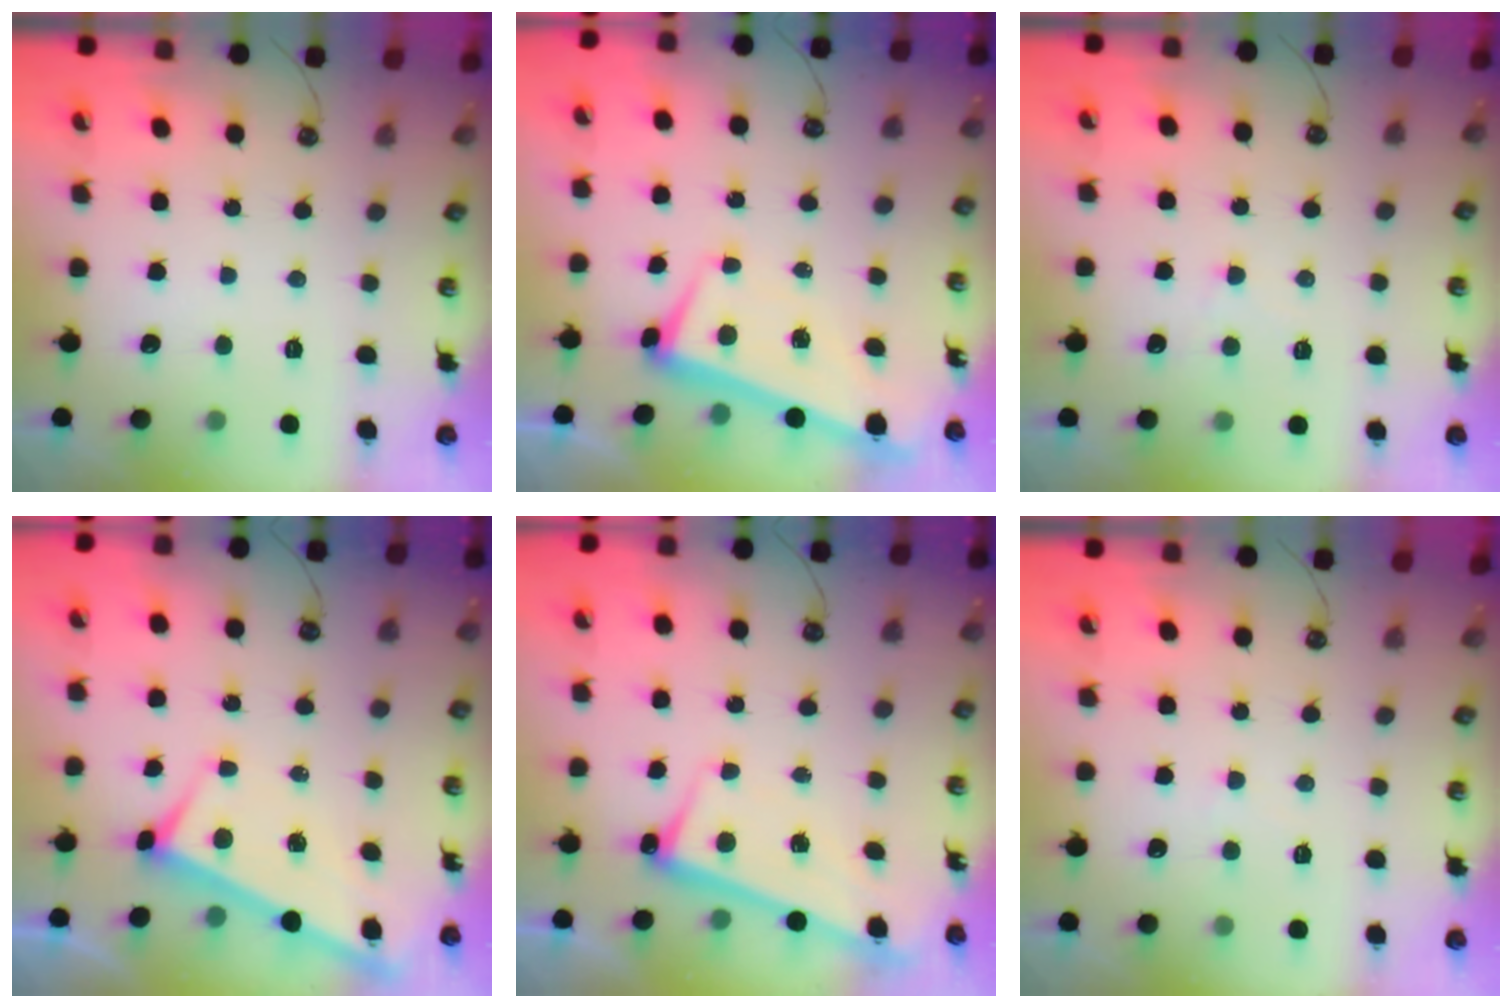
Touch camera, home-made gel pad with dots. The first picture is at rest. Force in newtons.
{"total": 2.1, "press": 1.9, "slide": 0.8}
{"total": 4.0, "press": 4.0, "slide": 0.5}
{"total": 3.7, "press": 3.7, "slide": 0.2}
{"total": 2.6, "press": 2.5, "slide": 0.8}
{"total": 1.3, "press": 1.3, "slide": 0.4}